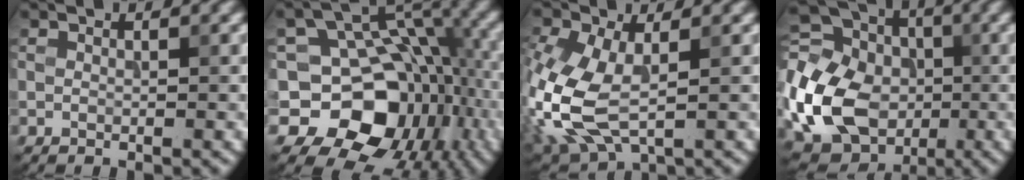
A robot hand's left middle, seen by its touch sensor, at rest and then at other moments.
{"total": 13.4, "force": [-3.7, 10.4, 7.5], "torque": [-0.099, 0.003, -0.069]}
{"total": 9.3, "force": [-1.0, 5.3, 7.5], "torque": [-0.196, -0.010, -0.023]}
{"total": 17.1, "force": [-3.6, 13.8, 9.4], "torque": [-0.234, -0.007, -0.089]}